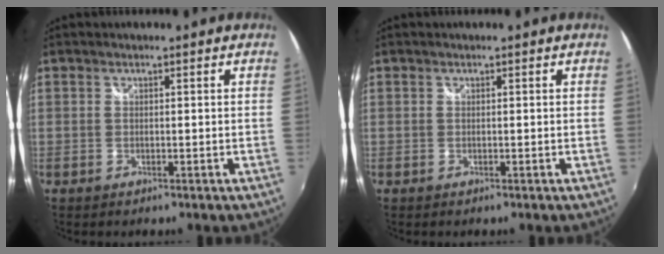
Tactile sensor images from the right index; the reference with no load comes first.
{"total": 0.0}